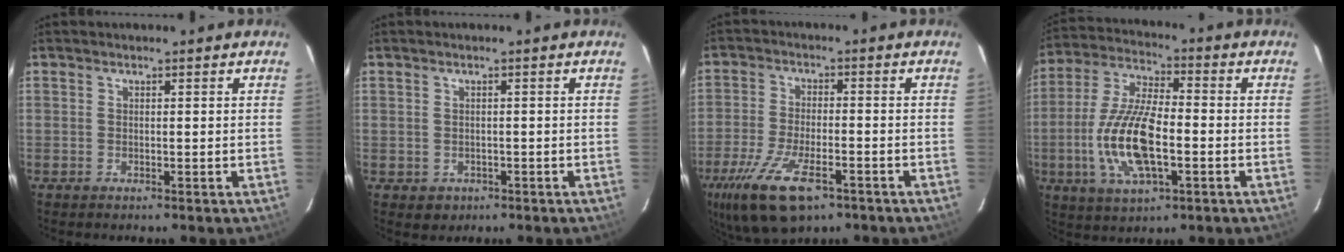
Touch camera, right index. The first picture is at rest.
{"total": 2.5, "force": [-0.6, 2.4, 0.5], "torque": [-0.009, 0.000, -0.001]}
{"total": 14.6, "force": [-8.6, 5.9, 10.3], "torque": [-0.228, -0.038, -0.154]}
{"total": 15.4, "force": [-3.5, 5.7, 13.8], "torque": [-0.292, -0.003, -0.068]}